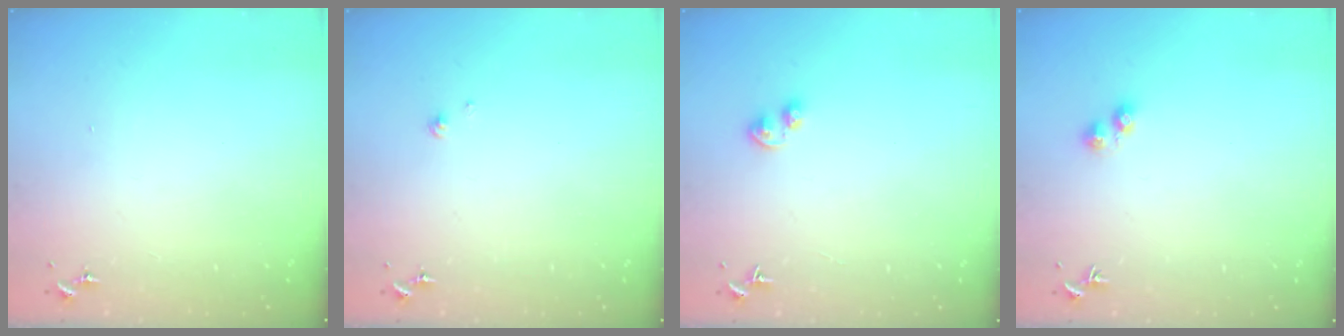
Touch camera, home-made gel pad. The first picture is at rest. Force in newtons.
{"total": 1.4, "press": 1.4, "slide": 0.1}
{"total": 4.2, "press": 4.1, "slide": 0.8}
{"total": 2.5, "press": 2.4, "slide": 0.6}